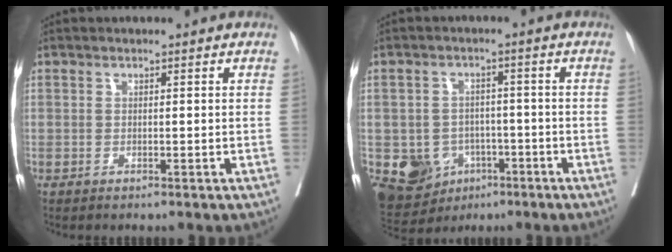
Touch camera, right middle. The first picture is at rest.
{"total": 8.2, "force": [-3.3, 6.9, 2.8], "torque": [-0.054, 0.008, -0.040]}